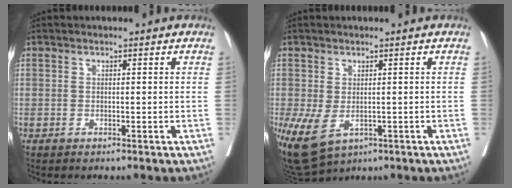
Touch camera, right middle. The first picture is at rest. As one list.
[{"total": 6.3, "force": [-2.2, 3.6, 4.6], "torque": [-0.094, -0.016, -0.027]}]